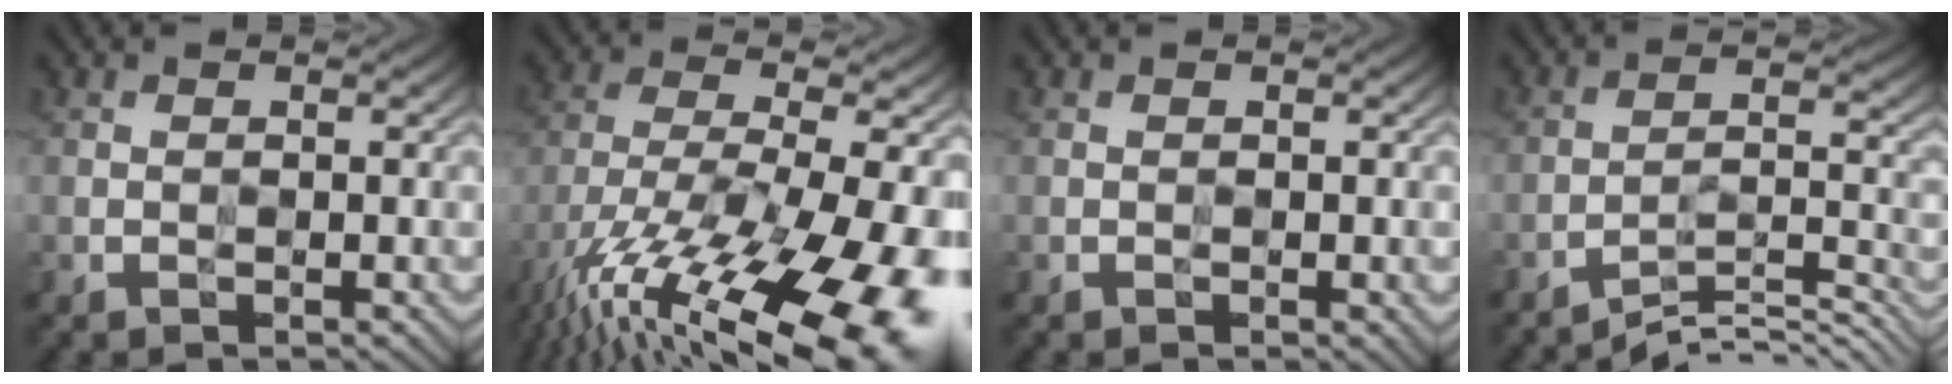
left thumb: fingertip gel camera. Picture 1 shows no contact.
{"total": 17.8, "force": [-11.6, 4.9, 12.5], "torque": [-0.234, -0.023, -0.181]}
{"total": 1.5, "force": [-0.4, 0.7, 1.2], "torque": [-0.009, -0.001, -0.003]}
{"total": 7.3, "force": [-6.7, 0.7, 2.7], "torque": [-0.032, 0.004, -0.114]}